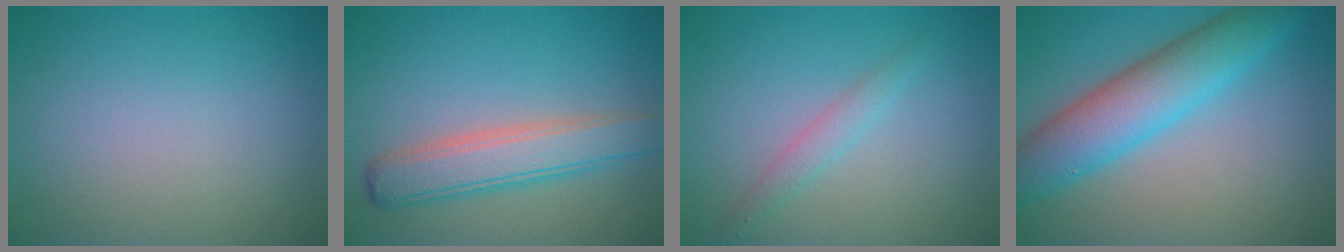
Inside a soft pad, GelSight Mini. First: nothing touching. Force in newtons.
{"total": 4.8, "press": 4.8, "slide": 0.4}
{"total": 1.6, "press": 1.6, "slide": 0.1}
{"total": 7.4, "press": 7.4, "slide": 0.2}